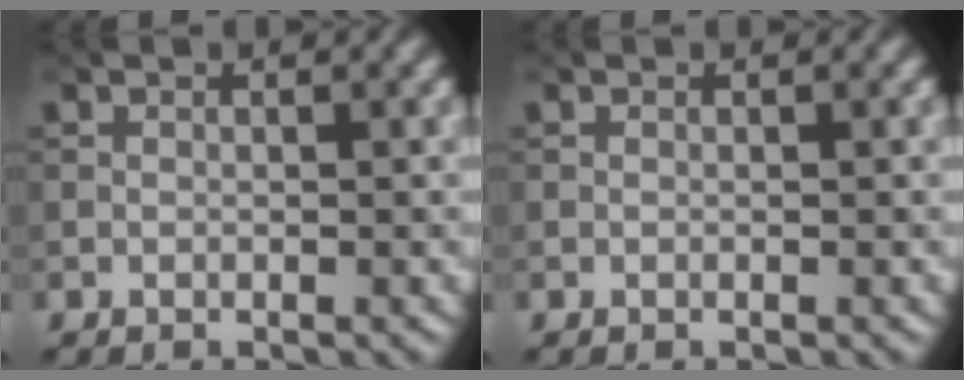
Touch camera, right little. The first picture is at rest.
{"total": 0.0}